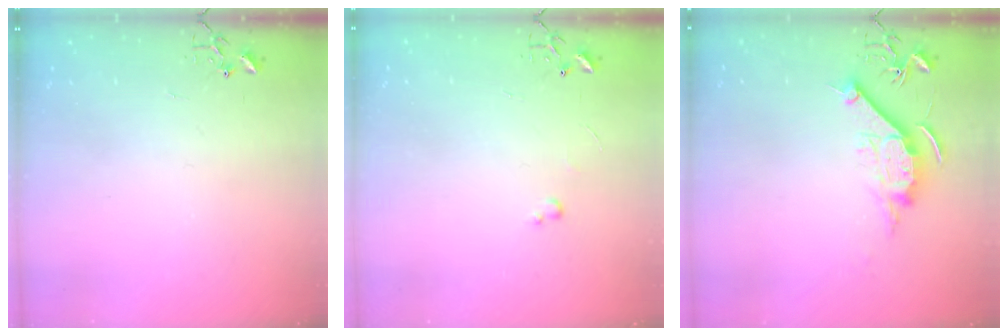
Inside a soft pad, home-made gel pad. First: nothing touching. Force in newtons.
{"total": 2.6, "press": 2.6, "slide": 0.4}
{"total": 10.7, "press": 10.7, "slide": 1.1}